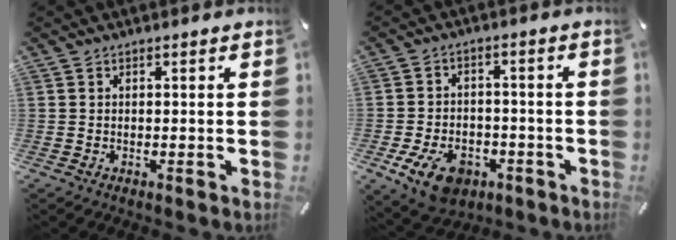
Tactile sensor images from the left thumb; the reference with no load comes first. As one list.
[{"total": 9.7, "force": [-4.7, 6.4, 5.5], "torque": [-0.104, 0.021, -0.082]}]